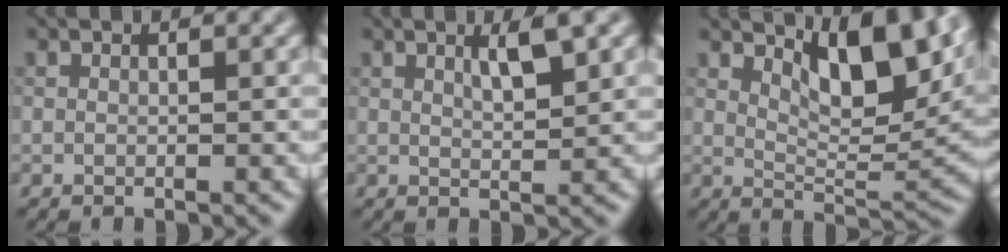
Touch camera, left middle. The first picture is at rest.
{"total": 2.9, "force": [1.5, 0.5, 2.4], "torque": [-0.039, 0.001, 0.024]}
{"total": 8.7, "force": [4.3, 3.3, 6.8], "torque": [-0.104, -0.003, 0.073]}